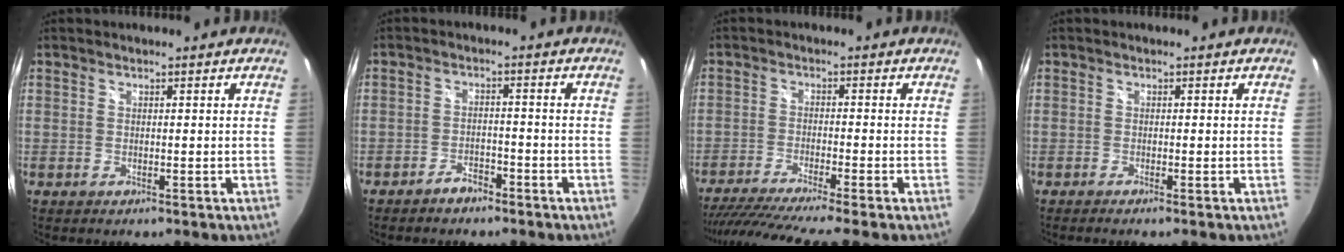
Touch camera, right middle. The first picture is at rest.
{"total": 3.2, "force": [-2.8, 1.1, 1.1], "torque": [-0.036, 0.006, -0.046]}
{"total": 12.5, "force": [-10.6, -1.4, 6.5], "torque": [-0.132, -0.039, -0.175]}
{"total": 0.9, "force": [-0.5, -0.4, 0.6], "torque": [-0.007, -0.002, -0.012]}